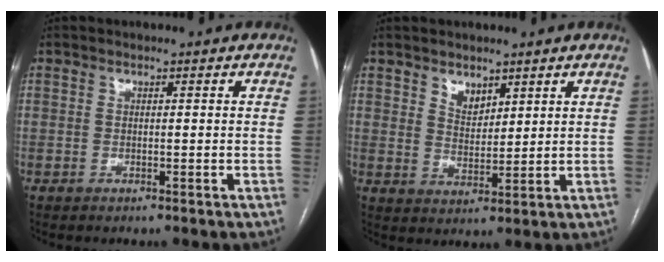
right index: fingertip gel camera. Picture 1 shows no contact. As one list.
[{"total": 3.7, "force": [2.6, 2.1, 1.7], "torque": [-0.030, -0.005, 0.054]}]